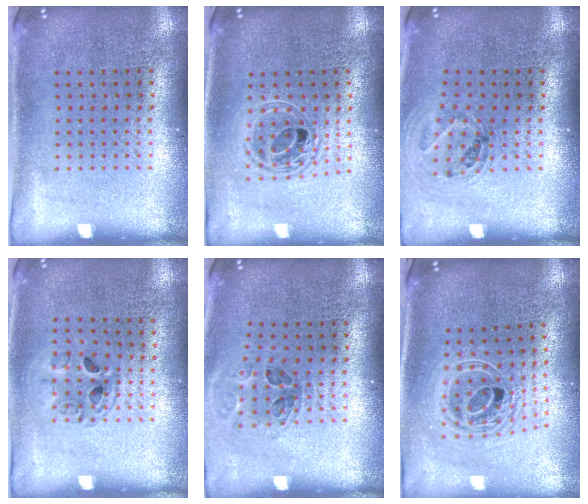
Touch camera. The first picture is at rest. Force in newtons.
{"total": 1.7, "press": 1.4, "slide": 0.9}
{"total": 1.0, "press": 1.0, "slide": 0.1}
{"total": 1.3, "press": 1.2, "slide": 0.2}
{"total": 1.0, "press": 1.0, "slide": 0.1}
{"total": 2.2, "press": 1.7, "slide": 1.5}